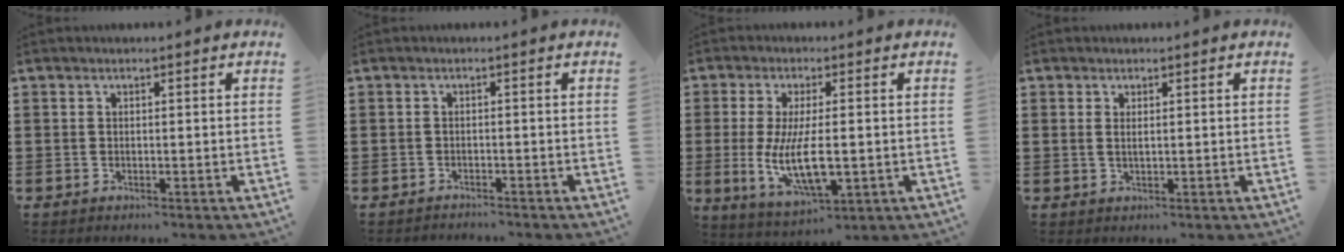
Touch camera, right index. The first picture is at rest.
{"total": 2.0, "force": [-2.0, -0.1, -0.2], "torque": [-0.002, 0.001, -0.044]}
{"total": 9.8, "force": [-0.8, 3.5, 9.2], "torque": [-0.195, -0.016, -0.015]}
{"total": 1.0, "force": [0.2, 0.3, 0.9], "torque": [-0.020, 0.003, 0.003]}